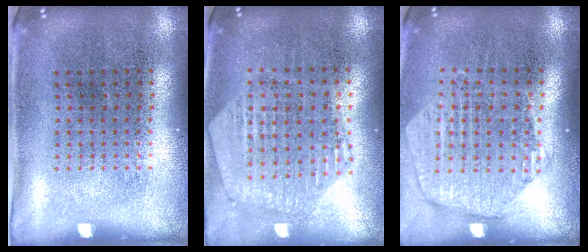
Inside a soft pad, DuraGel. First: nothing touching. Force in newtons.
{"total": 1.2, "press": 1.2, "slide": 0.2}
{"total": 1.9, "press": 1.7, "slide": 0.9}